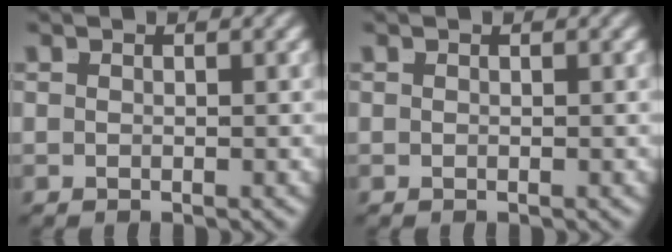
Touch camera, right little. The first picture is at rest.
{"total": 0.0}